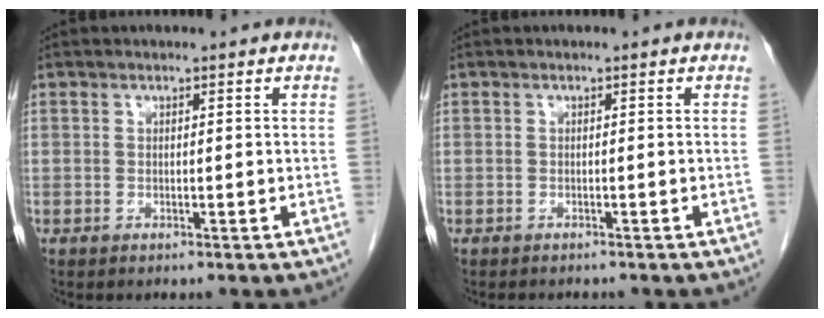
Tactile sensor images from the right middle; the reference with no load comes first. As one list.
[{"total": 1.8, "force": [-1.6, 0.5, 0.6], "torque": [-0.013, -0.006, -0.018]}]